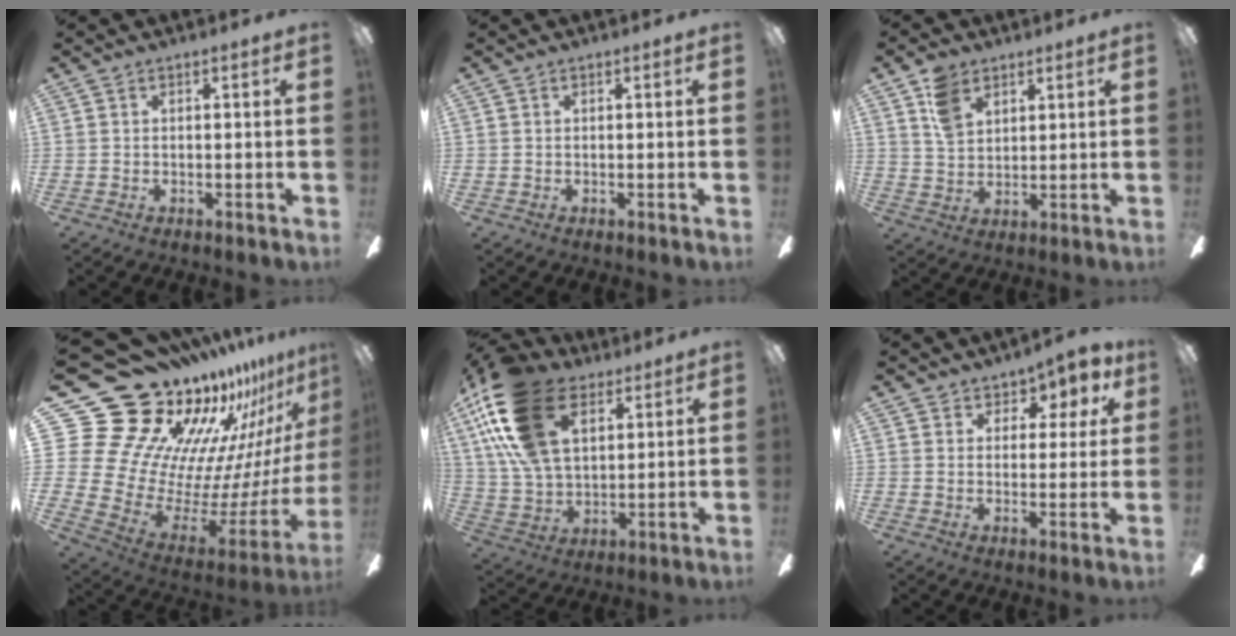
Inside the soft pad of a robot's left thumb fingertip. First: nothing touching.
{"total": 0.0}
{"total": 7.3, "force": [4.7, 4.6, 3.3], "torque": [-0.066, -0.004, 0.089]}
{"total": 25.4, "force": [18.1, 14.3, 10.6], "torque": [-0.157, -0.199, 0.389]}
{"total": 23.6, "force": [11.2, 14.0, 15.4], "torque": [-0.340, -0.029, 0.201]}
{"total": 6.0, "force": [4.1, 3.8, 2.2], "torque": [-0.030, -0.020, 0.072]}